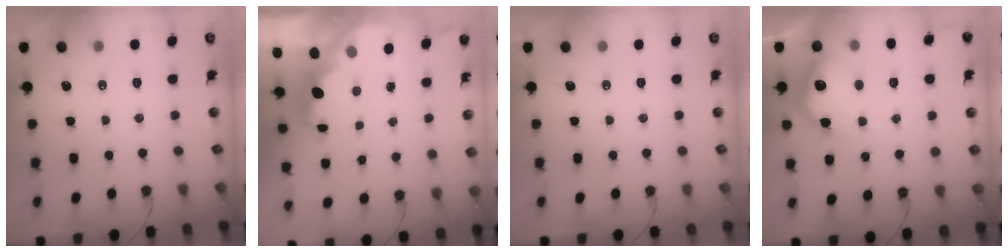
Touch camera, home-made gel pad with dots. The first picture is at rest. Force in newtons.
{"total": 2.5, "press": 2.4, "slide": 0.8}
{"total": 0.0}
{"total": 15.2, "press": 15.2, "slide": 1.0}